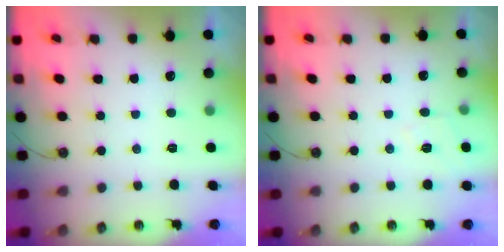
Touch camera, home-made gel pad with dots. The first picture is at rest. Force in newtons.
{"total": 4.0, "press": 3.9, "slide": 0.5}